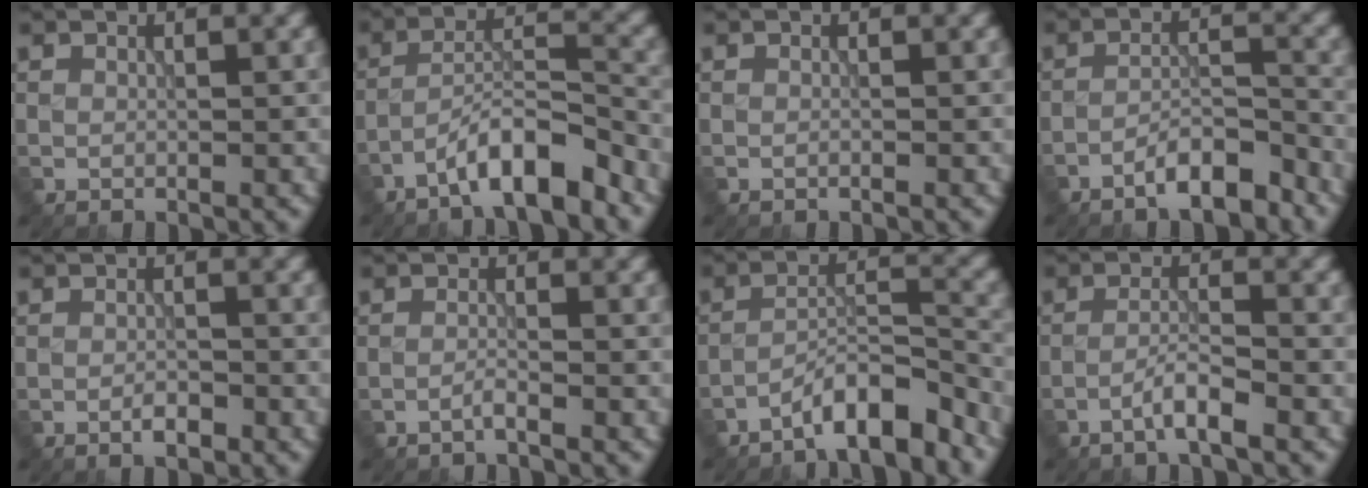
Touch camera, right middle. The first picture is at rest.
{"total": 6.0, "force": [-4.3, 1.1, 4.0], "torque": [-0.065, 0.010, -0.079]}
{"total": 0.0}
{"total": 4.7, "force": [-3.6, 1.0, 2.8], "torque": [-0.044, 0.010, -0.064]}
{"total": 1.5, "force": [-0.9, 0.4, 1.1], "torque": [-0.019, 0.001, -0.018]}
{"total": 1.0, "force": [-0.7, 0.0, 0.6], "torque": [-0.009, 0.006, -0.020]}
{"total": 5.7, "force": [-4.6, 1.0, 3.1], "torque": [-0.047, 0.010, -0.082]}
{"total": 2.6, "force": [-1.6, 0.1, 2.0], "torque": [-0.036, 0.009, -0.039]}